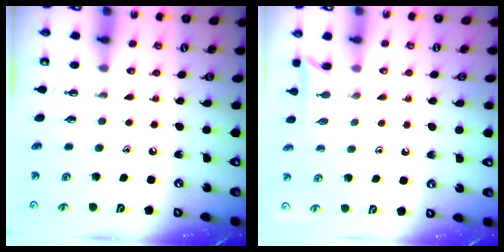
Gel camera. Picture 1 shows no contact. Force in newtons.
{"total": 4.5, "press": 4.5, "slide": 0.6}